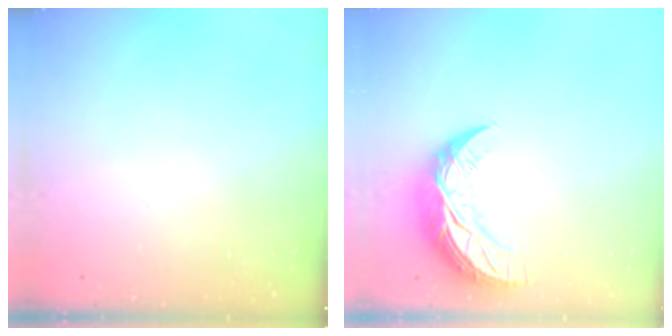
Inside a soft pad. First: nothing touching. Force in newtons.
{"total": 11.2, "press": 11.1, "slide": 0.9}